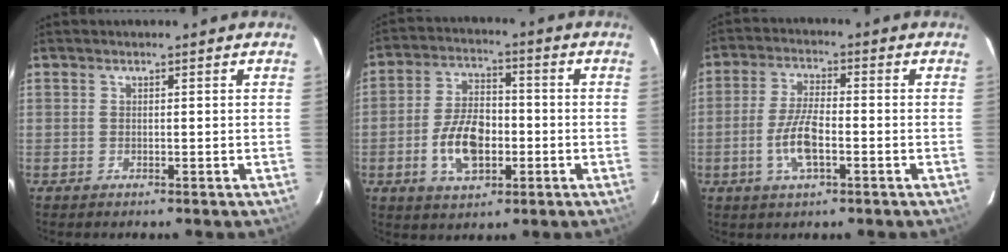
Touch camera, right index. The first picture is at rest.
{"total": 10.8, "force": [-3.0, 6.1, 8.4], "torque": [-0.167, 0.010, -0.046]}
{"total": 7.7, "force": [-2.5, 2.5, 6.8], "torque": [-0.142, 0.001, -0.049]}